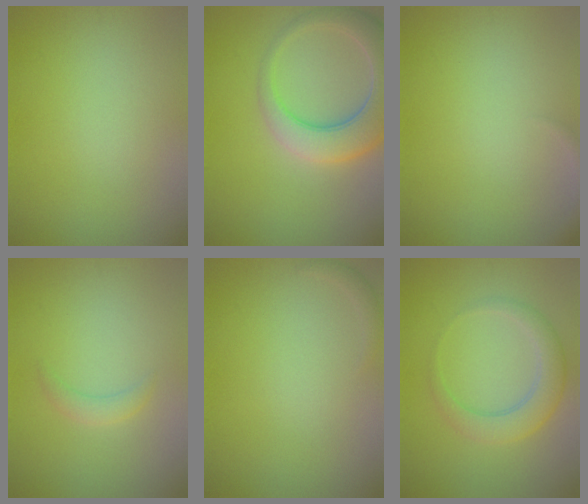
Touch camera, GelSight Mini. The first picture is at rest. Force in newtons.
{"total": 6.7, "press": 6.7, "slide": 0.6}
{"total": 0.7, "press": 0.7, "slide": 0.1}
{"total": 1.2, "press": 1.2, "slide": 0.1}
{"total": 0.7, "press": 0.7, "slide": 0.1}
{"total": 3.3, "press": 3.3, "slide": 0.2}